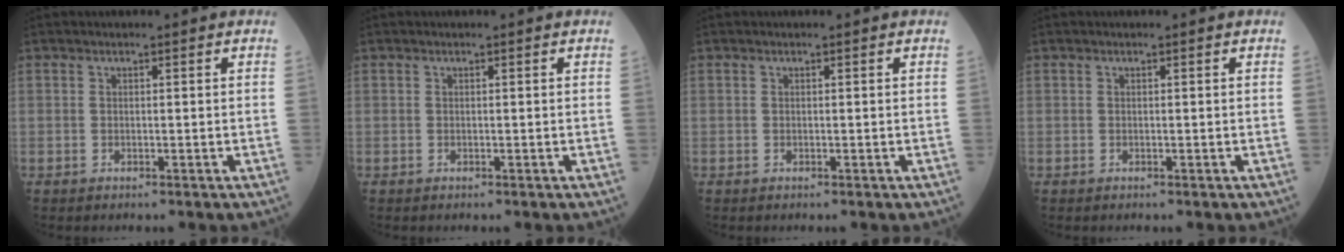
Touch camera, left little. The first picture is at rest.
{"total": 0.0}
{"total": 0.0}
{"total": 0.0}